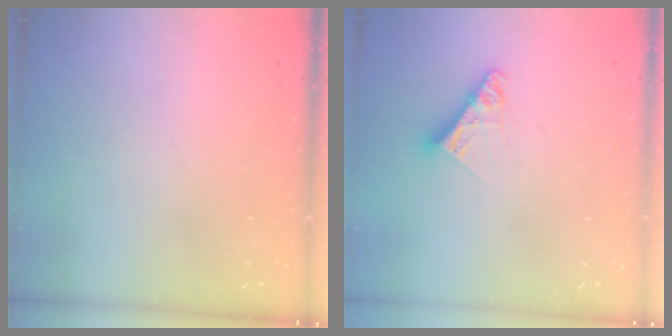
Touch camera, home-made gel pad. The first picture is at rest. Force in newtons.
{"total": 8.1, "press": 8.1, "slide": 0.7}